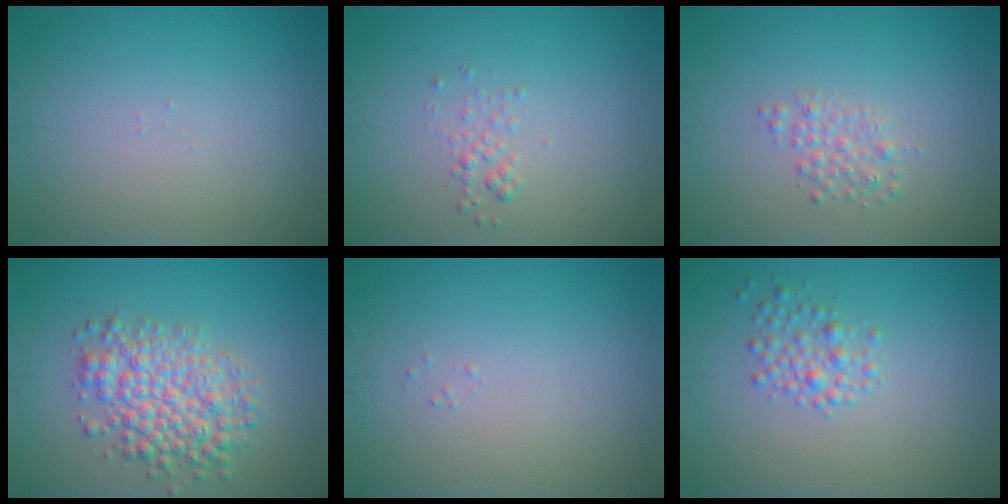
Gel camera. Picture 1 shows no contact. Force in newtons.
{"total": 1.0, "press": 1.0, "slide": 0.1}
{"total": 1.5, "press": 1.5, "slide": 0.0}
{"total": 5.5, "press": 5.5, "slide": 0.1}
{"total": 0.0}
{"total": 1.9, "press": 1.9, "slide": 0.1}